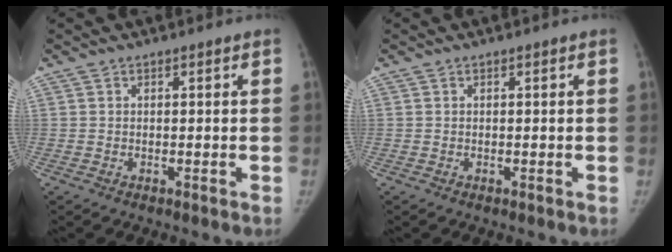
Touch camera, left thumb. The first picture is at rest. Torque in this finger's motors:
{"motor_torque": [0.07, -0.01, 0.06, -0.25, 0.03]}